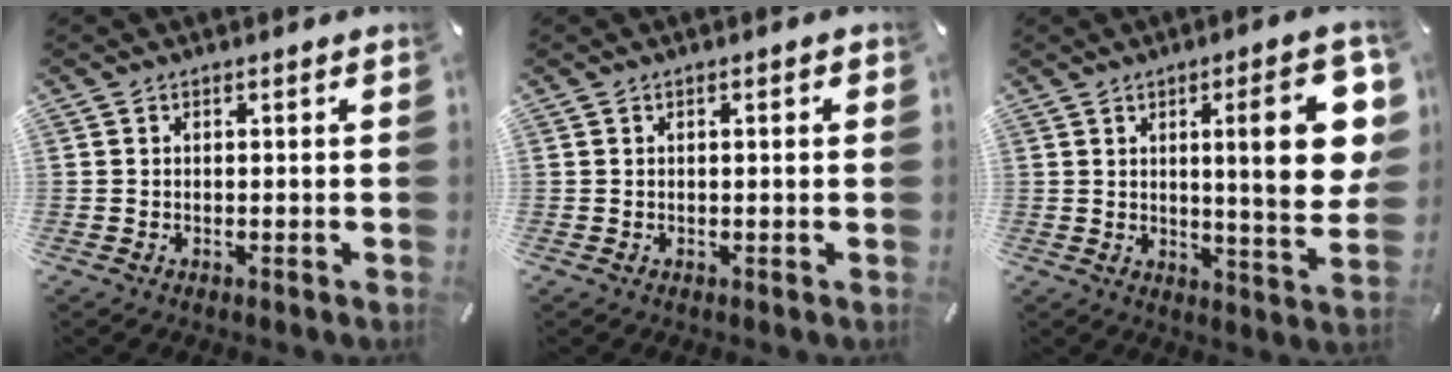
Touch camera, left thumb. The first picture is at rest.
{"total": 1.1, "force": [0.1, 0.2, 1.1], "torque": [-0.020, 0.001, 0.002]}
{"total": 19.2, "force": [4.8, 4.1, 18.1], "torque": [-0.258, -0.019, 0.059]}